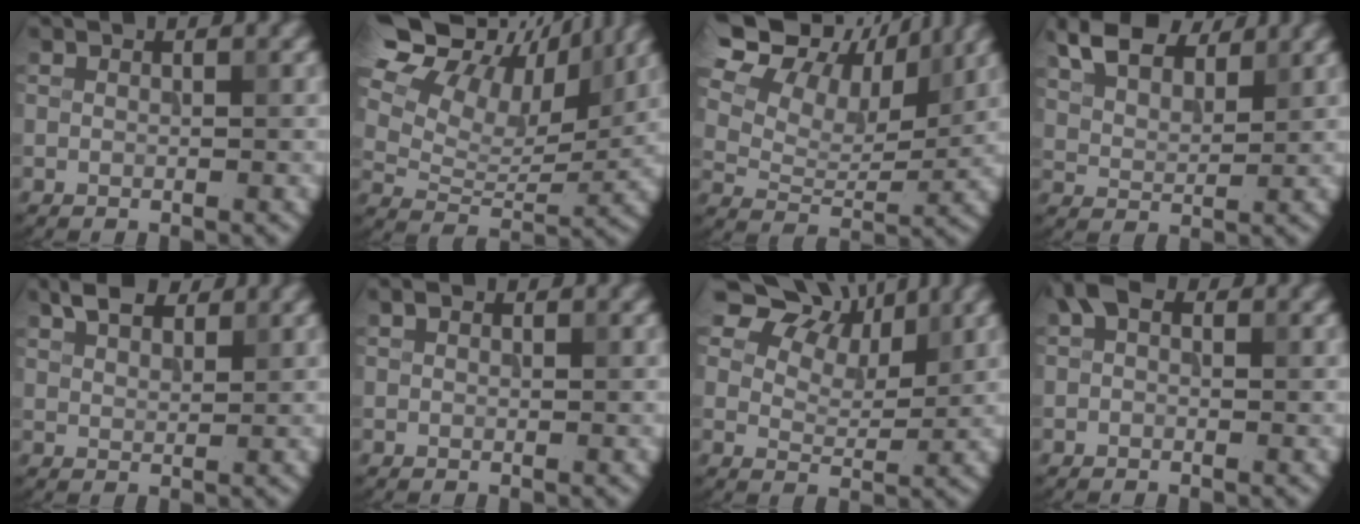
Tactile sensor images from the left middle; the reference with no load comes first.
{"total": 14.3, "force": [9.9, 6.9, 7.7], "torque": [-0.171, 0.047, 0.147]}
{"total": 14.1, "force": [8.6, 8.1, 7.6], "torque": [-0.151, 0.044, 0.134]}
{"total": 6.8, "force": [5.0, 2.9, 3.6], "torque": [-0.083, 0.018, 0.086]}
{"total": 3.2, "force": [2.4, 1.5, 1.7], "torque": [-0.037, 0.009, 0.046]}
{"total": 0.6, "force": [0.4, 0.4, 0.3], "torque": [-0.005, 0.002, 0.006]}
{"total": 7.9, "force": [5.9, 3.8, 3.6], "torque": [-0.068, -0.006, 0.098]}
{"total": 1.6, "force": [0.4, 1.1, 1.1], "torque": [-0.017, 0.006, 0.000]}